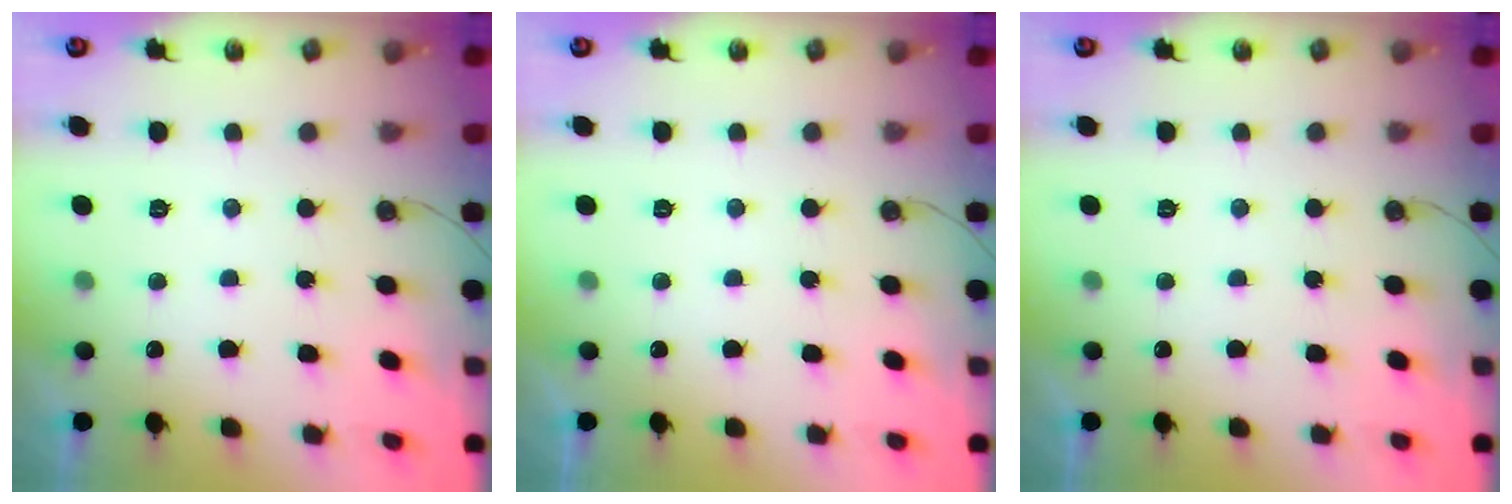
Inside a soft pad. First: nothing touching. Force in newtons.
{"total": 0.0}
{"total": 0.0}